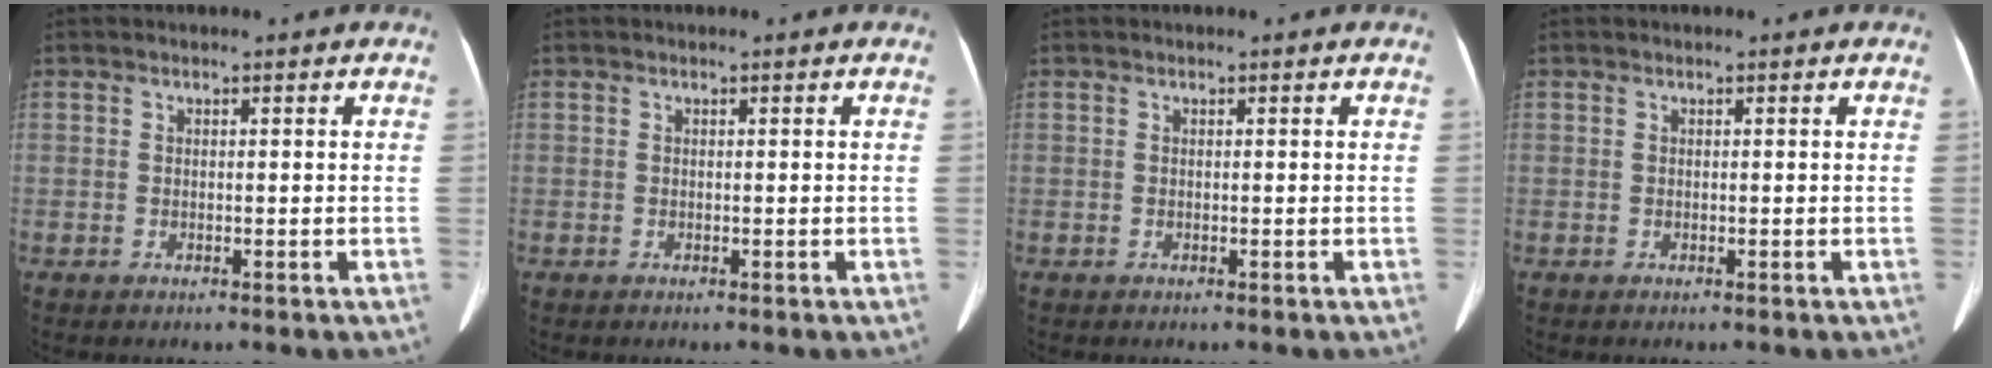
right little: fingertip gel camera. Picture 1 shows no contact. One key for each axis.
{"total": 0.0}
{"total": 0.0}
{"total": 0.0}